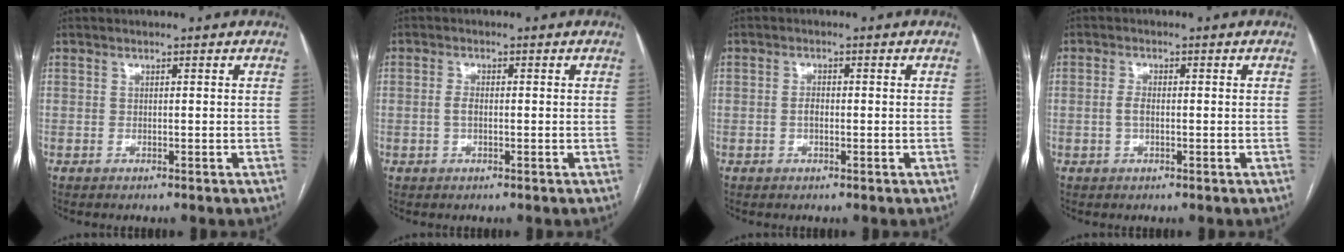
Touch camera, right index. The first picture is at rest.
{"total": 1.7, "force": [-0.2, 0.7, 1.5], "torque": [-0.033, 0.003, -0.002]}
{"total": 1.4, "force": [-0.3, 0.7, 1.2], "torque": [-0.024, 0.003, -0.004]}
{"total": 1.9, "force": [-0.2, 0.8, 1.7], "torque": [-0.038, 0.003, -0.003]}